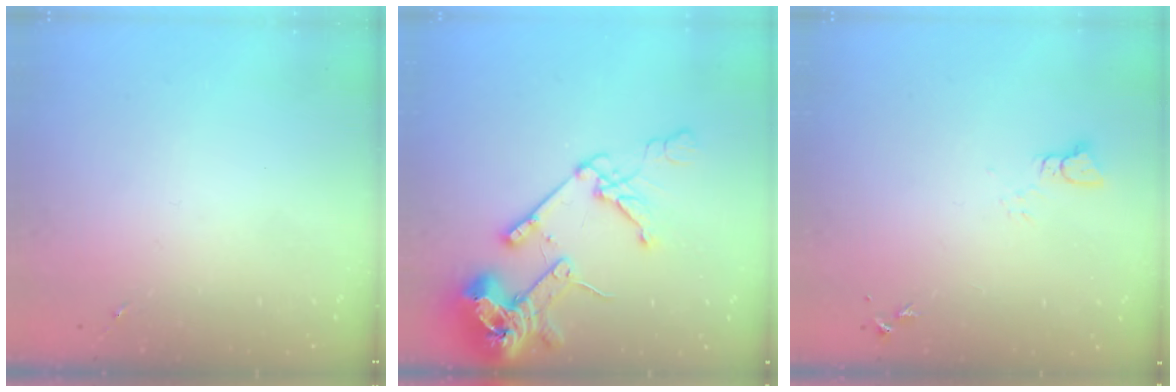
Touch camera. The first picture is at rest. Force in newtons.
{"total": 18.6, "press": 18.4, "slide": 2.4}
{"total": 2.2, "press": 2.2, "slide": 0.2}